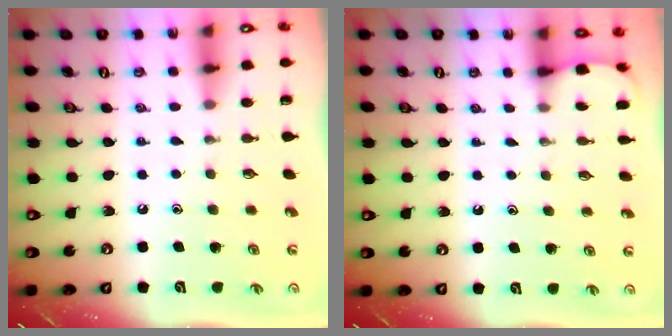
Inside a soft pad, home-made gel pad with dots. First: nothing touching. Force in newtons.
{"total": 1.8, "press": 1.8, "slide": 0.2}